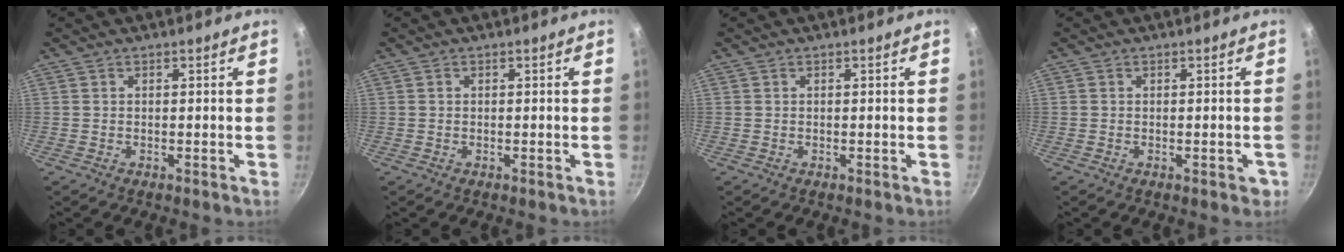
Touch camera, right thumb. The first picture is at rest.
{"total": 0.0}
{"total": 0.0}
{"total": 2.0, "force": [-0.8, 0.9, 1.6], "torque": [-0.011, 0.001, -0.012]}